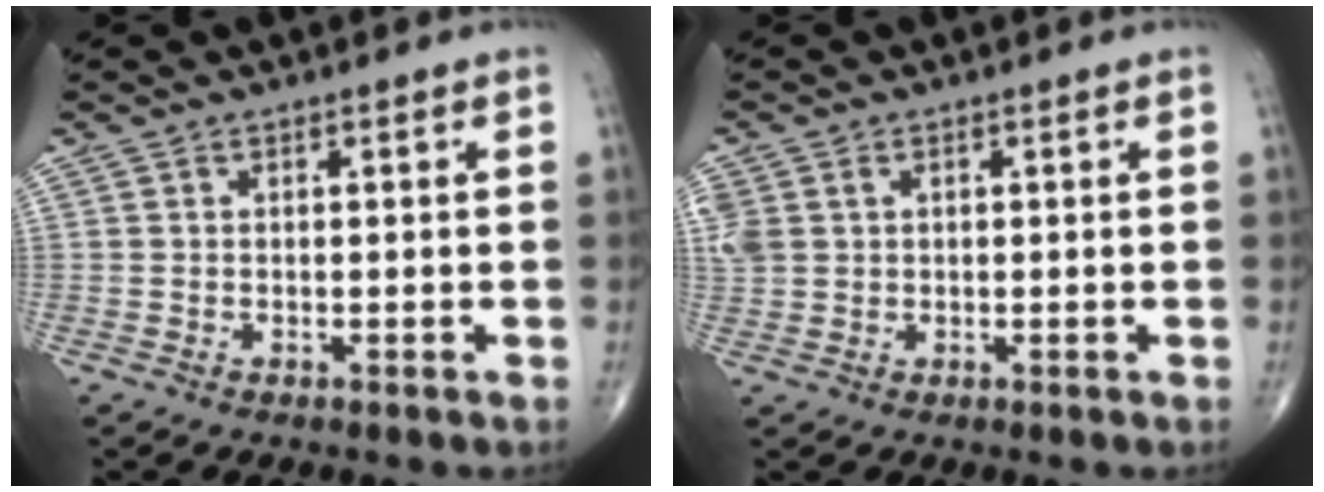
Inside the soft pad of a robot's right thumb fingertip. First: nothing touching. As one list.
[{"total": 5.9, "force": [1.8, 4.7, 3.2], "torque": [-0.095, 0.010, 0.044]}]